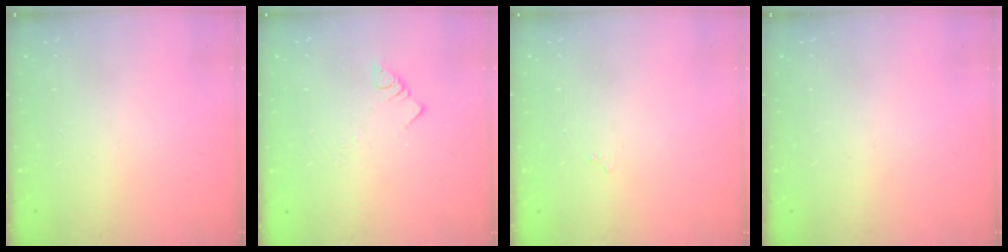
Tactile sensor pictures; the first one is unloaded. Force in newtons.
{"total": 3.0, "press": 3.0, "slide": 0.0}
{"total": 2.9, "press": 2.9, "slide": 0.4}
{"total": 0.0}